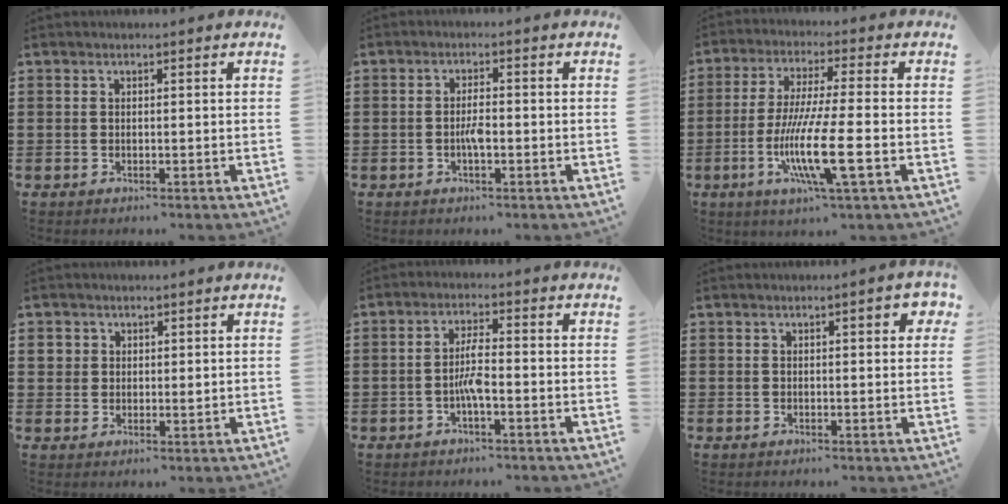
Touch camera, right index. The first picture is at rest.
{"total": 2.6, "force": [-0.7, 0.7, 2.4], "torque": [-0.052, 0.001, -0.016]}
{"total": 12.2, "force": [-3.8, 1.2, 11.5], "torque": [-0.240, -0.020, -0.077]}
{"total": 2.2, "force": [1.1, 1.8, 0.7], "torque": [-0.021, 0.009, 0.020]}
{"total": 4.2, "force": [-1.3, 0.8, 3.9], "torque": [-0.084, 0.000, -0.029]}
{"total": 2.4, "force": [0.7, 0.6, 2.2], "torque": [-0.028, 0.000, 0.007]}